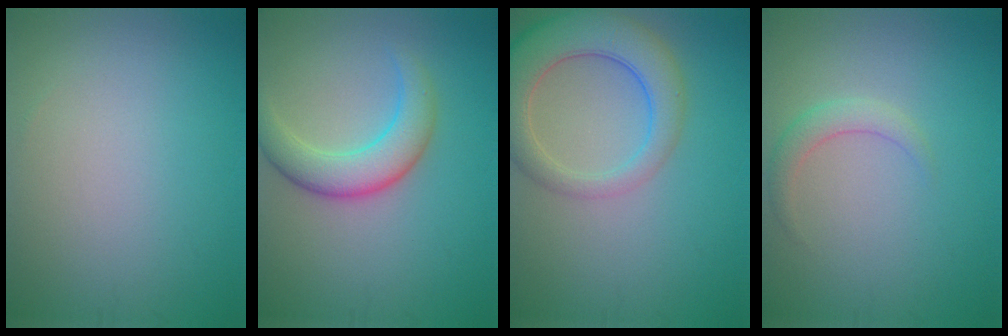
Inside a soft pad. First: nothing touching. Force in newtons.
{"total": 4.3, "press": 4.3, "slide": 0.1}
{"total": 6.4, "press": 6.3, "slide": 0.7}
{"total": 1.7, "press": 1.7, "slide": 0.0}